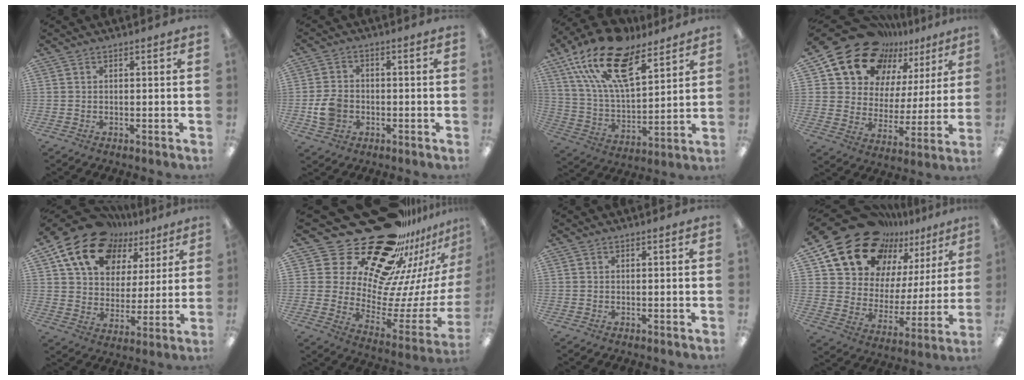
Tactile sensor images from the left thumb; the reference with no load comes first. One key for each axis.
{"total": 6.8, "fx": -1.8, "fy": 5.6, "fz": 3.4, "tx": -0.069, "ty": 0.009, "tz": -0.033}
{"total": 21.1, "fx": 13.4, "fy": 9.2, "fz": 13.4, "tx": -0.263, "ty": -0.067, "tz": 0.238}
{"total": 18.0, "fx": 14.1, "fy": 10.2, "fz": 4.7, "tx": -0.114, "ty": -0.105, "tz": 0.263}
{"total": 18.3, "fx": 12.4, "fy": 11.2, "fz": 7.4, "tx": -0.149, "ty": -0.073, "tz": 0.227}
{"total": 28.6, "fx": 21.3, "fy": 13.9, "fz": 13.2, "tx": -0.211, "ty": -0.179, "tz": 0.398}
{"total": 0.0}
{"total": 20.0, "fx": 16.2, "fy": 10.5, "fz": 5.3, "tx": -0.124, "ty": -0.122, "tz": 0.303}